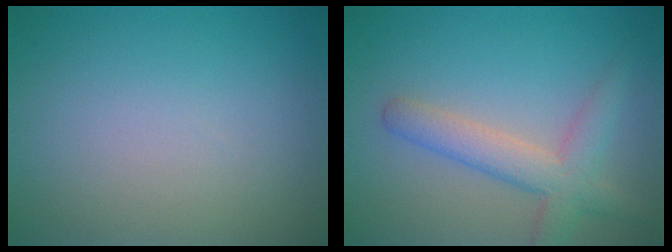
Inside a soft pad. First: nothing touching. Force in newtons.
{"total": 4.1, "press": 4.1, "slide": 0.2}